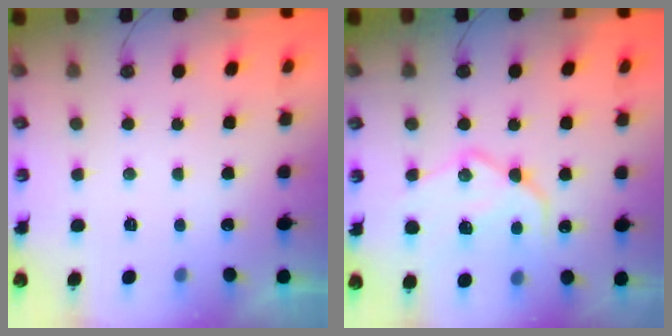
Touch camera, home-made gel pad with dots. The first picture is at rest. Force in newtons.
{"total": 18.6, "press": 18.5, "slide": 1.7}